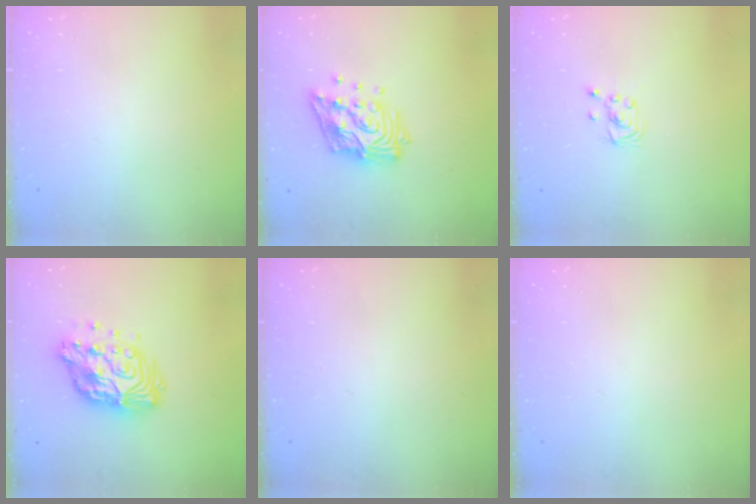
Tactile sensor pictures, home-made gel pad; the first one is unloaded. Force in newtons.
{"total": 14.7, "press": 14.6, "slide": 1.9}
{"total": 2.0, "press": 2.0, "slide": 0.2}
{"total": 15.5, "press": 15.5, "slide": 1.3}
{"total": 0.0}
{"total": 0.0}